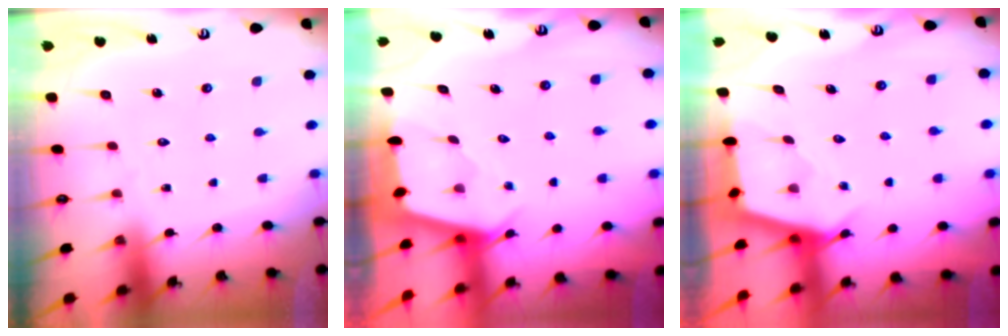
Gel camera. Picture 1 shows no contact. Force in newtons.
{"total": 2.5, "press": 2.5, "slide": 0.3}
{"total": 3.2, "press": 3.2, "slide": 0.3}